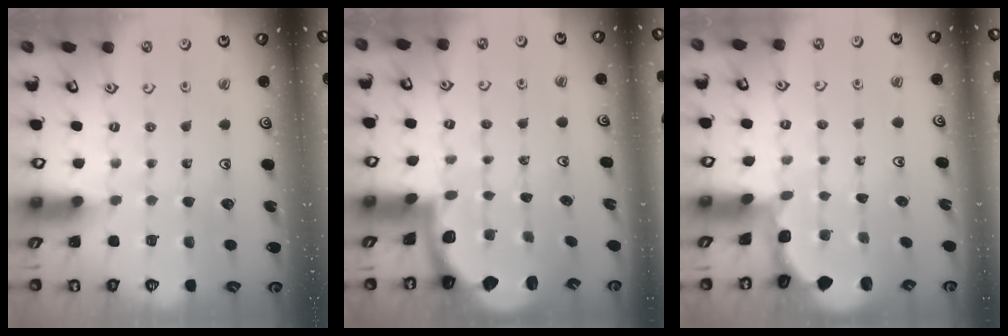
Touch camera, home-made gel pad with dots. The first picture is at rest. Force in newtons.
{"total": 2.0, "press": 1.9, "slide": 0.5}
{"total": 1.4, "press": 1.3, "slide": 0.3}